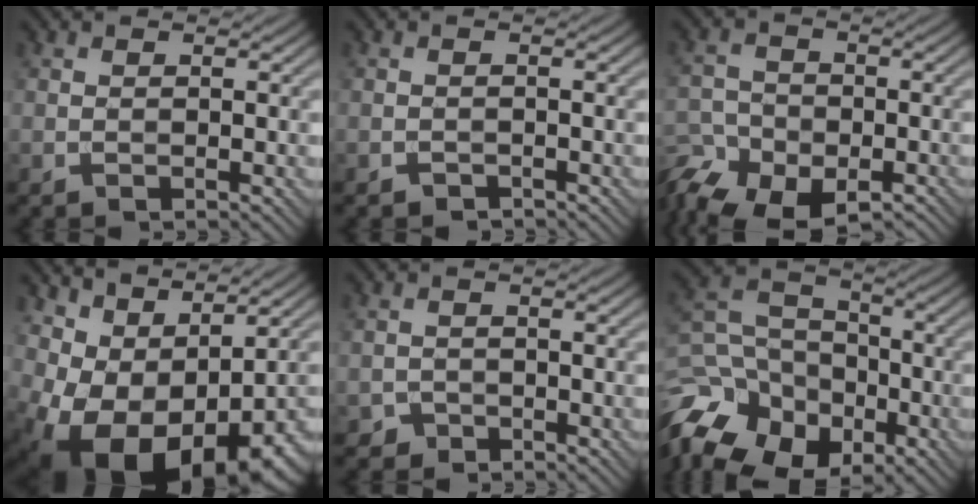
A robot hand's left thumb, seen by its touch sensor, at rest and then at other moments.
{"total": 0.9, "force": [-0.8, 0.4, 0.1], "torque": [-0.001, -0.002, -0.016]}
{"total": 13.6, "force": [-9.7, 7.8, 5.4], "torque": [-0.115, -0.038, -0.149]}
{"total": 13.5, "force": [-1.0, 8.4, 10.5], "torque": [-0.182, -0.026, 0.022]}
{"total": 1.7, "force": [-1.3, 1.0, 0.0], "torque": [0.004, 0.002, -0.028]}
{"total": 18.3, "force": [-10.2, 13.4, 7.1], "torque": [-0.215, -0.049, -0.171]}